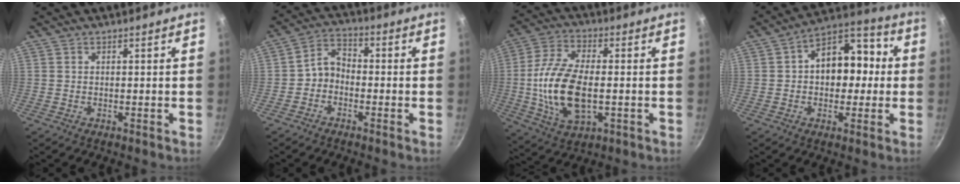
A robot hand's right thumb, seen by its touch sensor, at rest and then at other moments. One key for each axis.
{"total": 5.7, "fx": -1.6, "fy": 4.4, "fz": 3.2, "tx": -0.039, "ty": 0.029, "tz": -0.044}
{"total": 16.1, "fx": -1.4, "fy": 8.1, "fz": 13.9, "tx": -0.279, "ty": 0.005, "tz": -0.022}
{"total": 14.2, "fx": 1.1, "fy": 9.1, "fz": 10.8, "tx": -0.112, "ty": 0.035, "tz": 0.006}